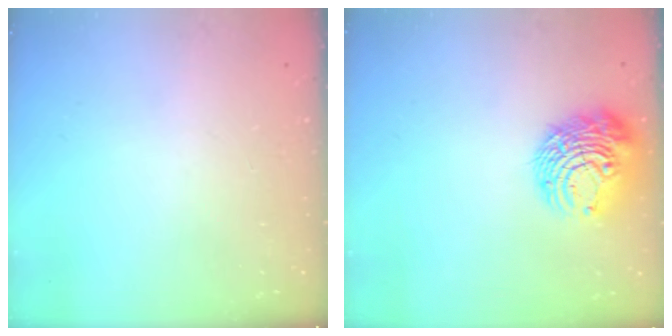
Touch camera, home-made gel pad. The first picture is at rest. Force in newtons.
{"total": 11.1, "press": 11.0, "slide": 1.4}